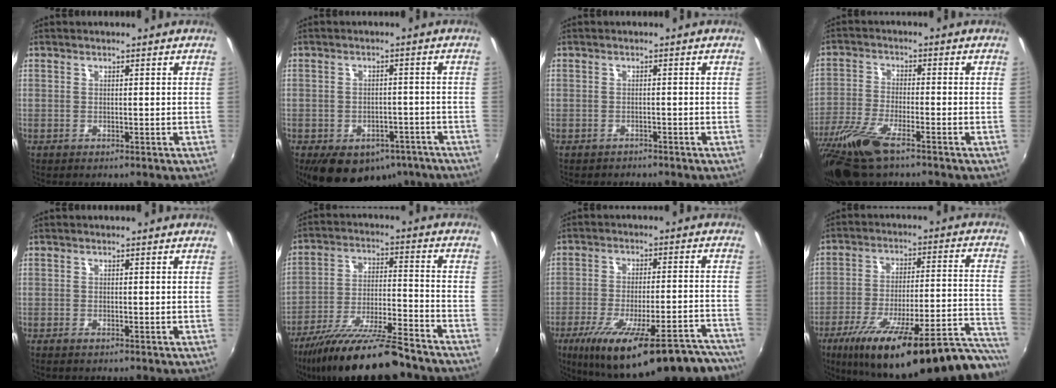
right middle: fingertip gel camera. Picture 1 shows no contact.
{"total": 14.4, "force": [-9.2, 8.6, 6.9], "torque": [-0.141, 0.002, -0.109]}
{"total": 1.4, "force": [-1.3, 0.5, 0.2], "torque": [-0.009, -0.003, -0.019]}
{"total": 11.9, "force": [-8.4, 2.7, 8.0], "torque": [-0.184, -0.038, -0.166]}
{"total": 0.7, "force": [-0.6, 0.2, 0.4], "torque": [-0.007, -0.004, -0.013]}
{"total": 19.4, "force": [-15.8, 2.8, 10.9], "torque": [-0.211, -0.037, -0.257]}
{"total": 25.0, "force": [-18.6, 6.2, 15.6], "torque": [-0.248, -0.045, -0.252]}
{"total": 30.7, "force": [-24.2, 4.9, 18.3], "torque": [-0.255, -0.039, -0.339]}